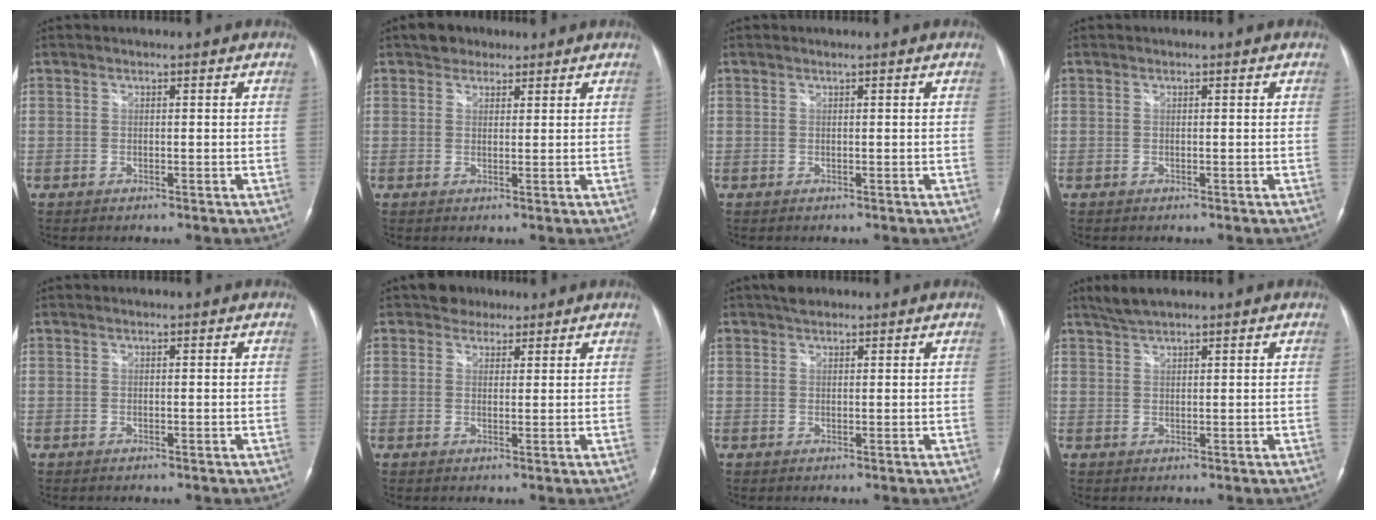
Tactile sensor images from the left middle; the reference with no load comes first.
{"total": 3.1, "force": [2.2, 2.0, 0.6], "torque": [-0.013, 0.013, 0.034]}
{"total": 0.0}
{"total": 0.0}
{"total": 0.0}
{"total": 2.9, "force": [2.2, 1.9, 0.1], "torque": [-0.001, 0.009, 0.031]}
{"total": 2.4, "force": [2.0, 1.1, 0.8], "torque": [-0.018, 0.016, 0.032]}
{"total": 3.3, "force": [2.8, 0.2, 1.6], "torque": [-0.039, 0.010, 0.057]}